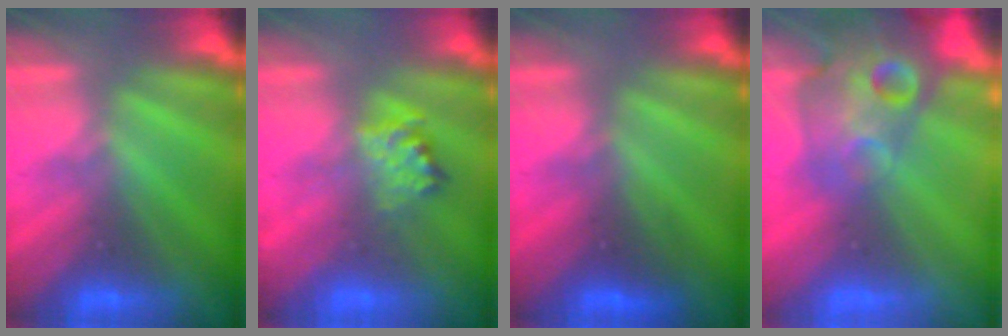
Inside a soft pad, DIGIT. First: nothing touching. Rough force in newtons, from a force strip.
{"total": 2.4}
{"total": 2.4}
{"total": 7.4}